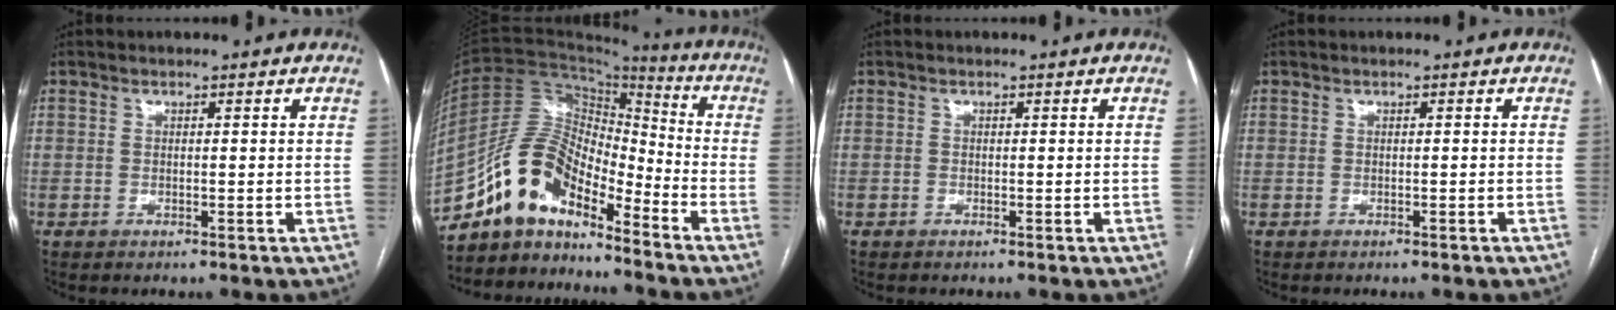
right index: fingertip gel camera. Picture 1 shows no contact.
{"total": 13.4, "force": [-10.7, 4.9, 6.5], "torque": [-0.120, 0.042, -0.199]}
{"total": 0.0}
{"total": 0.6, "force": [-0.5, 0.1, 0.3], "torque": [-0.012, -0.001, -0.005]}